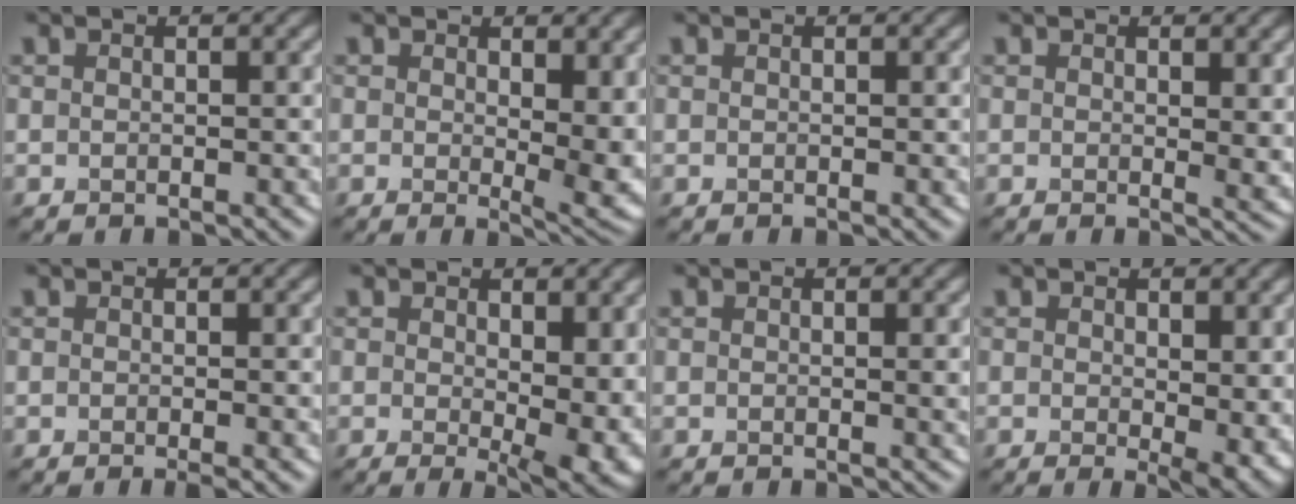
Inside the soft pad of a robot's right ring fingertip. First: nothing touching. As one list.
[{"total": 5.7, "force": [0.8, 2.1, 5.2], "torque": [-0.069, -0.015, 0.016]}, {"total": 0.0}, {"total": 1.7, "force": [0.5, 0.5, 1.6], "torque": [-0.017, -0.009, 0.010]}, {"total": 1.1, "force": [-0.4, 0.1, 1.0], "torque": [-0.015, -0.008, -0.008]}, {"total": 6.7, "force": [0.1, 3.0, 6.0], "torque": [-0.080, -0.018, 0.008]}, {"total": 0.8, "force": [0.1, 0.1, 0.8], "torque": [-0.010, -0.001, 0.000]}, {"total": 3.8, "force": [0.1, 1.3, 3.5], "torque": [-0.044, -0.012, 0.004]}]